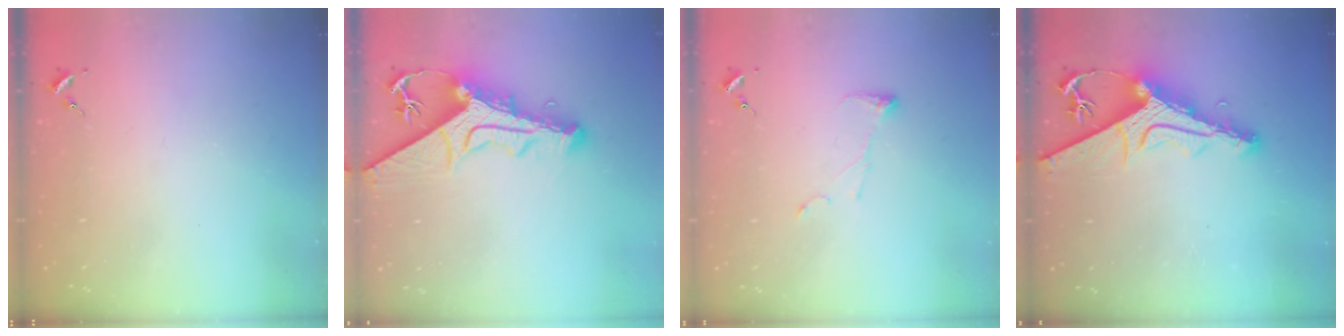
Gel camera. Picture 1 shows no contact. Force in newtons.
{"total": 14.5, "press": 14.4, "slide": 1.6}
{"total": 6.3, "press": 6.3, "slide": 0.3}
{"total": 11.8, "press": 11.8, "slide": 1.4}